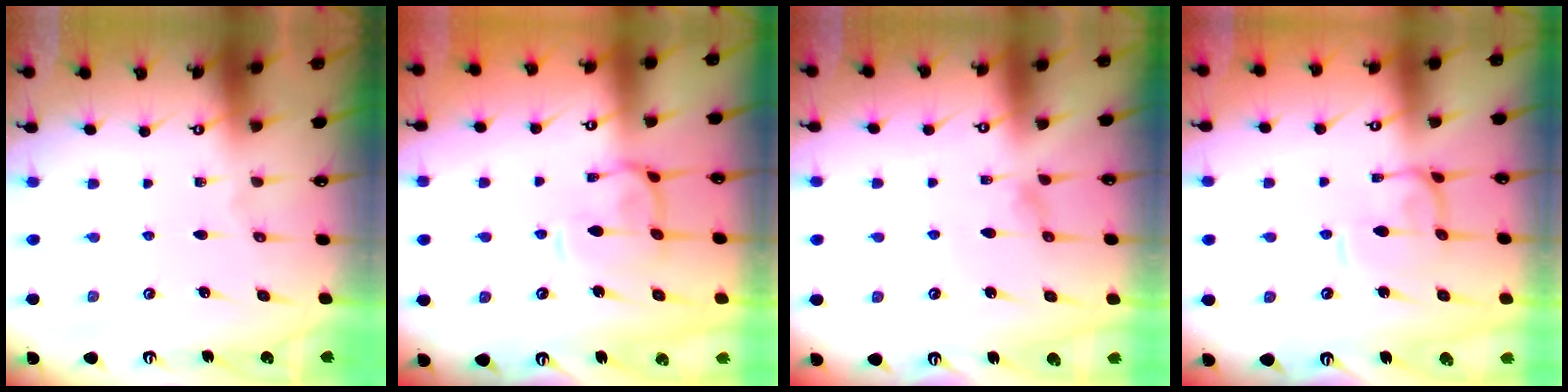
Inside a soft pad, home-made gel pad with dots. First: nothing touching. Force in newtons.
{"total": 3.9, "press": 3.8, "slide": 1.0}
{"total": 1.4, "press": 1.4, "slide": 0.2}
{"total": 0.0}